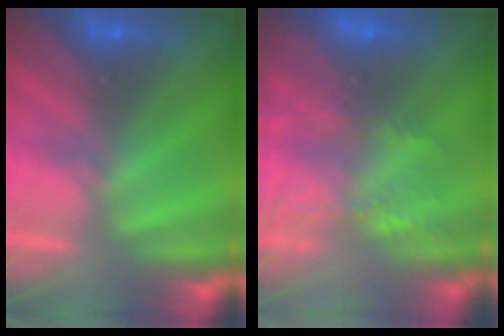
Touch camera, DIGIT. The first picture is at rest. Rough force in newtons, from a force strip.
{"total": 5.9}